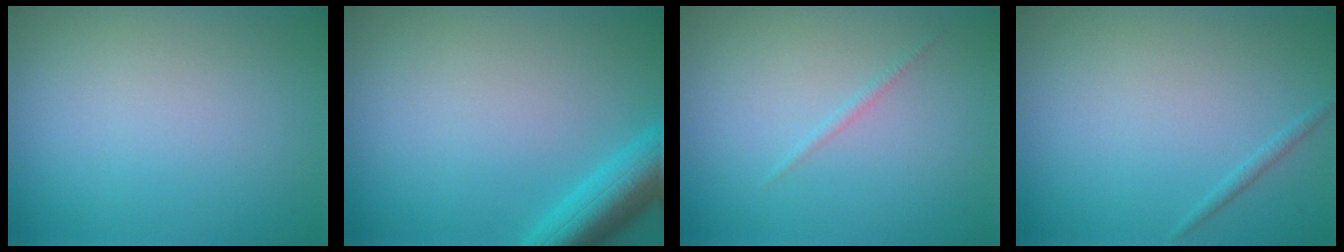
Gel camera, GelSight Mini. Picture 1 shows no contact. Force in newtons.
{"total": 4.7, "press": 4.7, "slide": 0.3}
{"total": 0.6, "press": 0.6, "slide": 0.0}
{"total": 0.6, "press": 0.6, "slide": 0.0}